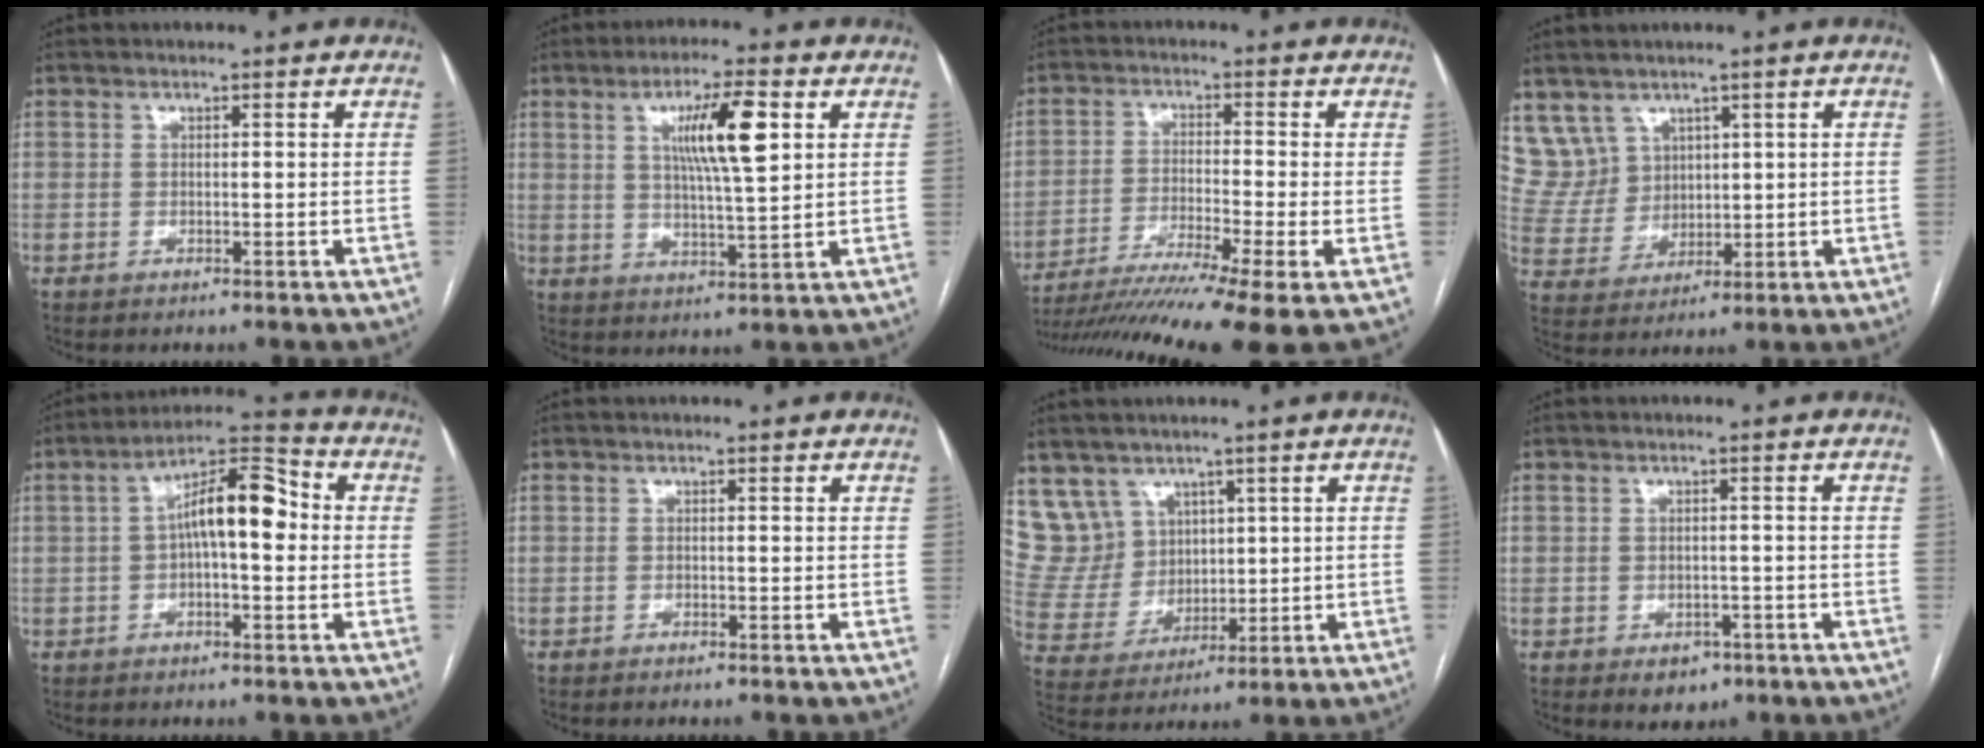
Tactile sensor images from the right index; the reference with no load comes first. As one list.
[{"total": 9.7, "force": [3.2, 1.1, 9.1], "torque": [-0.157, 0.003, 0.055]}, {"total": 14.6, "force": [-10.9, -1.1, 9.6], "torque": [-0.153, -0.030, -0.180]}, {"total": 7.2, "force": [4.5, 5.6, 0.1], "torque": [-0.014, 0.023, 0.109]}, {"total": 10.6, "force": [0.7, 3.3, 10.0], "torque": [-0.172, 0.037, 0.006]}, {"total": 0.0}, {"total": 8.6, "force": [5.5, 6.7, 0.4], "torque": [-0.020, 0.032, 0.127]}, {"total": 3.4, "force": [-1.7, 2.5, 1.5], "torque": [-0.012, 0.003, -0.012]}]